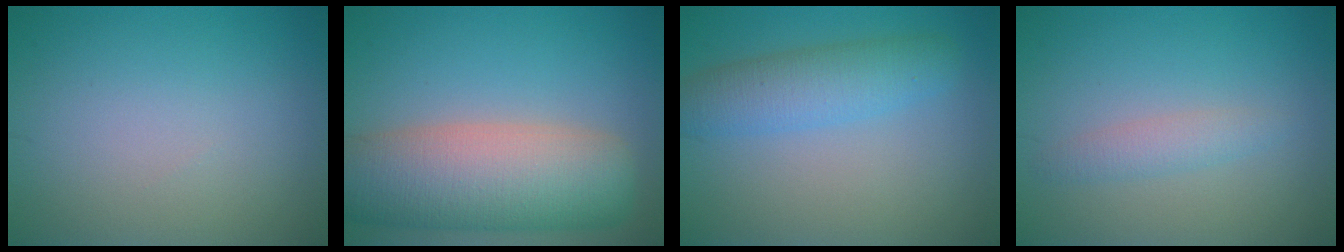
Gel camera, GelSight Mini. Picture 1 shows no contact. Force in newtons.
{"total": 10.5, "press": 10.4, "slide": 0.5}
{"total": 4.1, "press": 4.1, "slide": 0.2}
{"total": 1.7, "press": 1.7, "slide": 0.1}